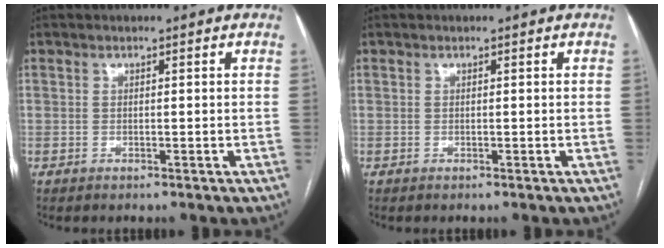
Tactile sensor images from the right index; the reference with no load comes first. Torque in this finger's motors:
{"motor_torque": [0.04, 0.04, 0.00, 0.00]}